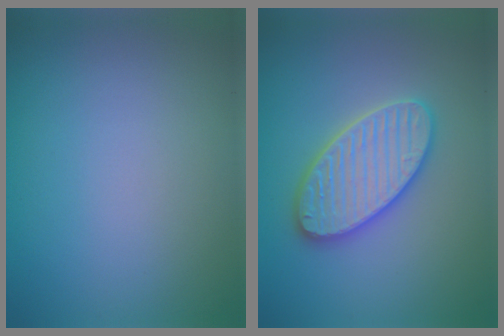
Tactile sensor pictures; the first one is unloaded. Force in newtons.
{"total": 5.8, "press": 5.8, "slide": 0.6}